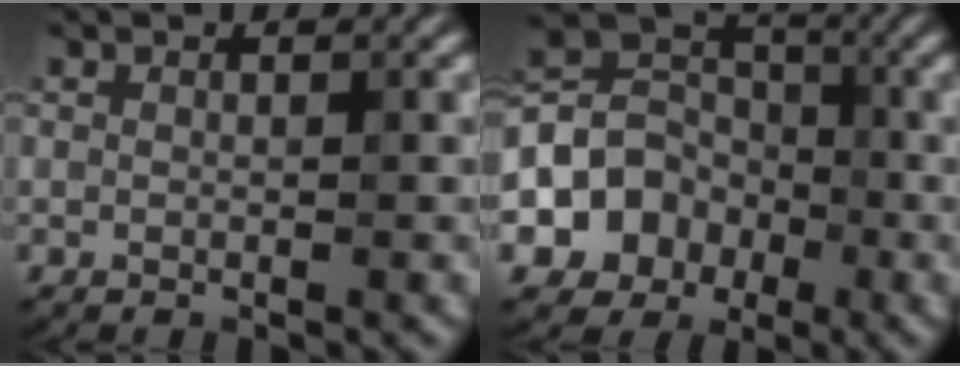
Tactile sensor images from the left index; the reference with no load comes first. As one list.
[{"total": 6.3, "force": [-1.9, 5.4, 2.7], "torque": [-0.029, 0.006, -0.057]}]